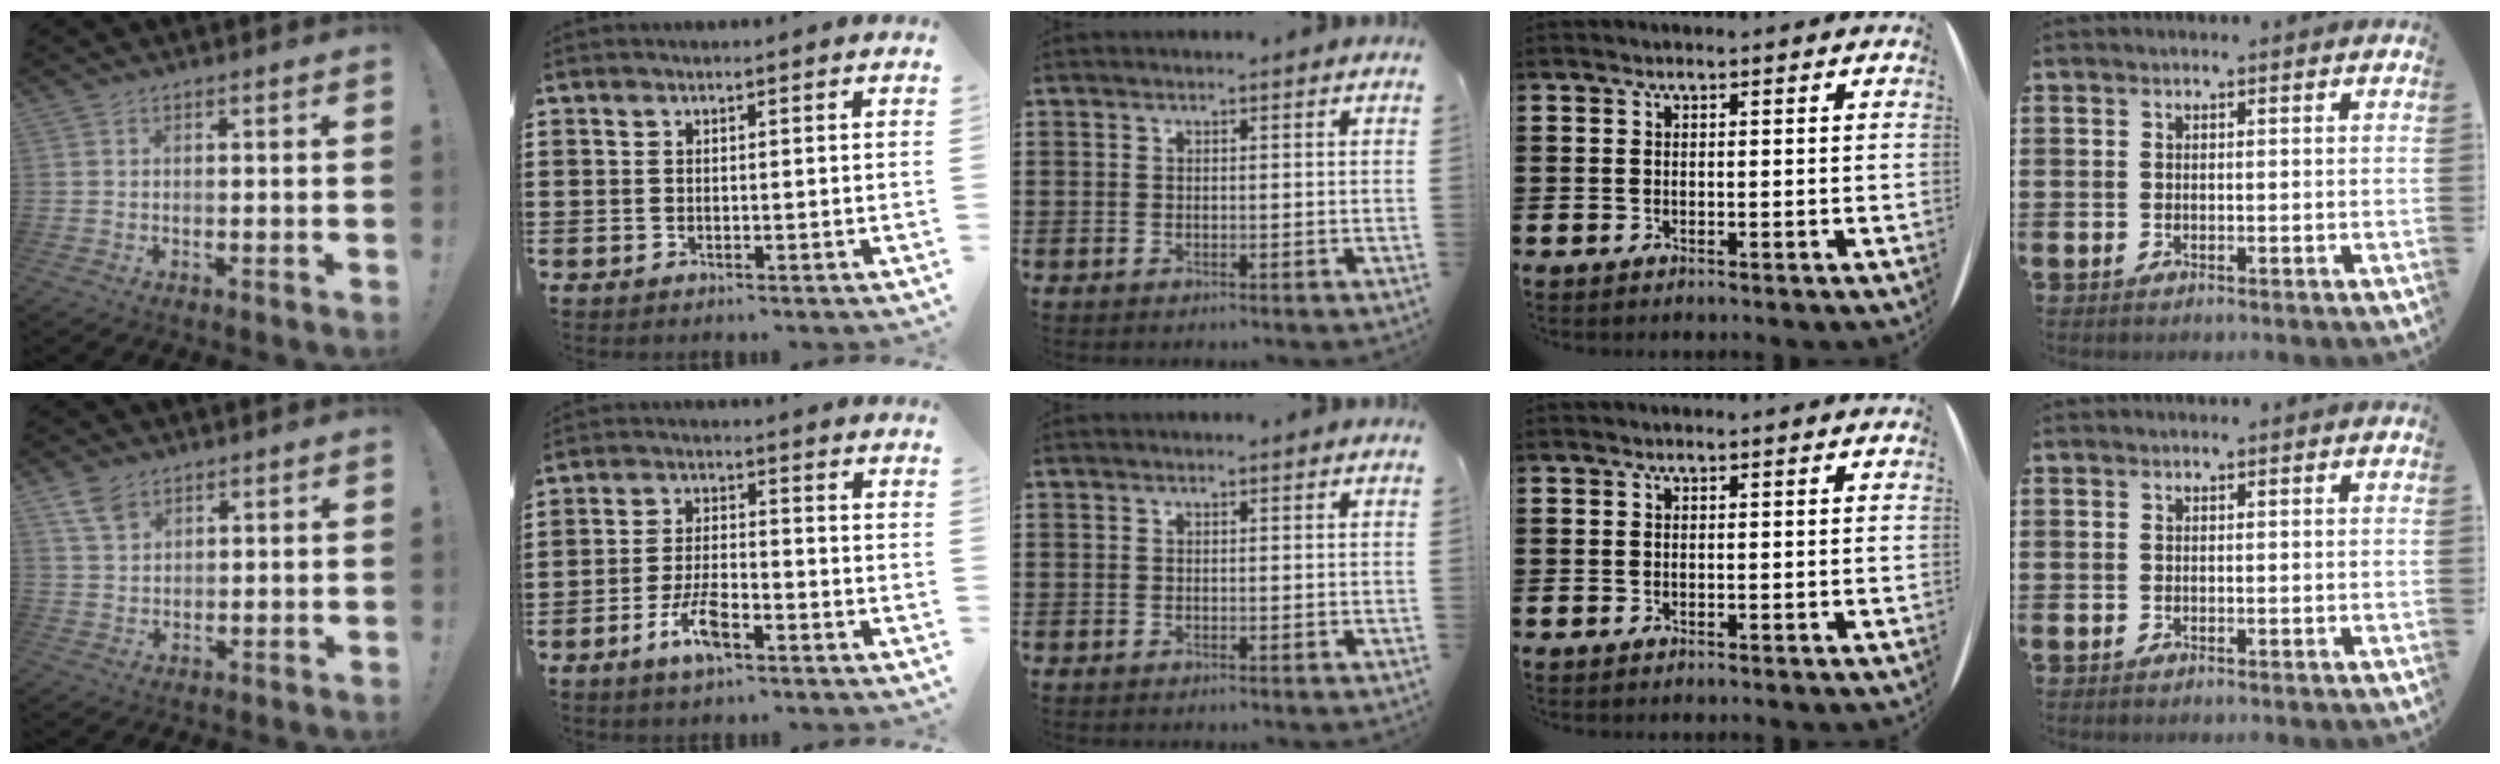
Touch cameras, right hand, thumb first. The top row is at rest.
{"thumb": {"total": 5.7, "force": [3.7, 3.6, 2.5], "torque": [-0.038, -0.018, 0.070]}, "index": {"total": 6.3, "force": [-3.4, 2.2, 4.8], "torque": [-0.105, 0.002, -0.066]}}